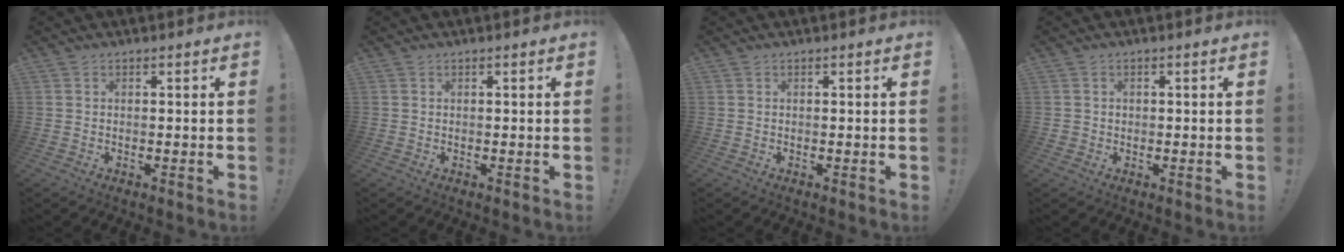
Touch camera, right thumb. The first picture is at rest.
{"total": 0.0}
{"total": 0.0}
{"total": 1.4, "force": [0.0, 1.4, 0.4], "torque": [-0.006, 0.004, -0.001]}